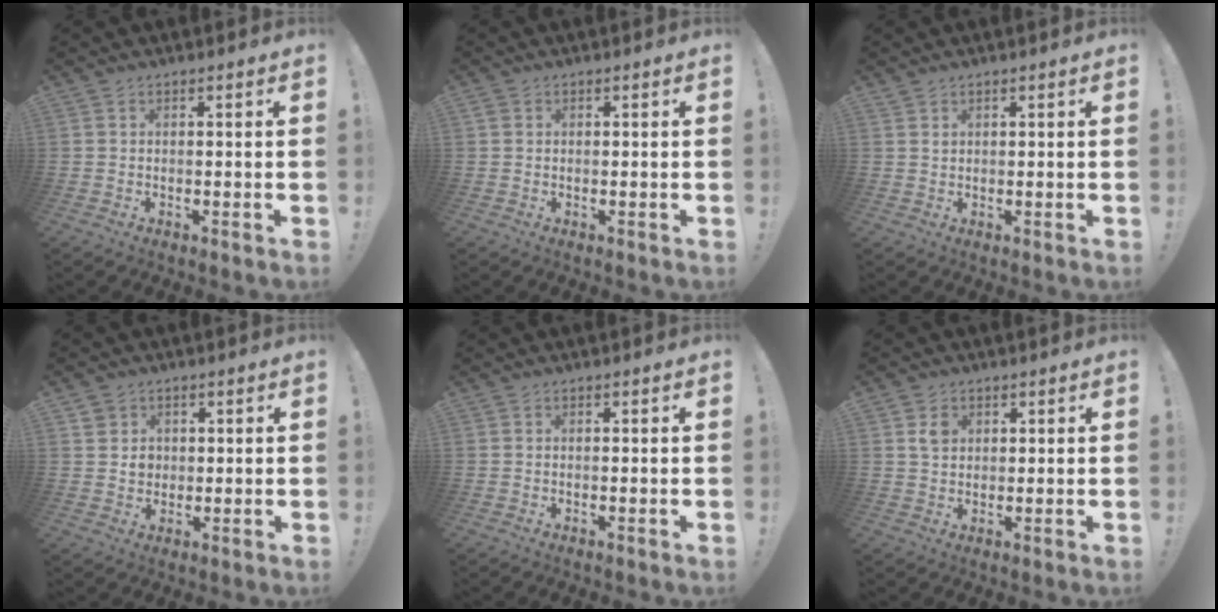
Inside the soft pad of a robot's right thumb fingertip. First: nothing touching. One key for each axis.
{"total": 0.9, "fx": 0.5, "fy": 0.7, "fz": 0.2, "tx": -0.004, "ty": 0.003, "tz": 0.011}
{"total": 1.2, "fx": 0.9, "fy": 0.7, "fz": 0.2, "tx": 0.011, "ty": -0.010, "tz": 0.015}
{"total": 4.2, "fx": 1.2, "fy": 3.9, "fz": 1.0, "tx": -0.014, "ty": -0.004, "tz": 0.022}
{"total": 0.0}
{"total": 3.8, "fx": 1.7, "fy": 3.0, "fz": 1.4, "tx": -0.010, "ty": -0.007, "tz": 0.029}